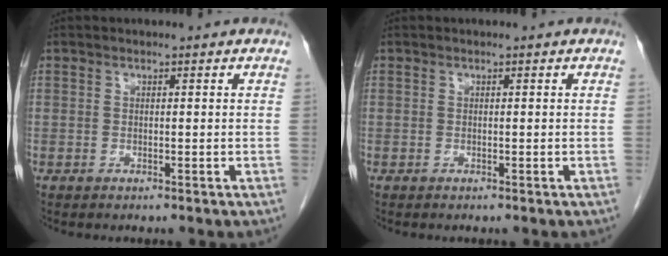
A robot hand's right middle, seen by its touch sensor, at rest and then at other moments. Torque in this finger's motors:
{"motor_torque": [0.09, -0.67, -0.01, -0.01]}